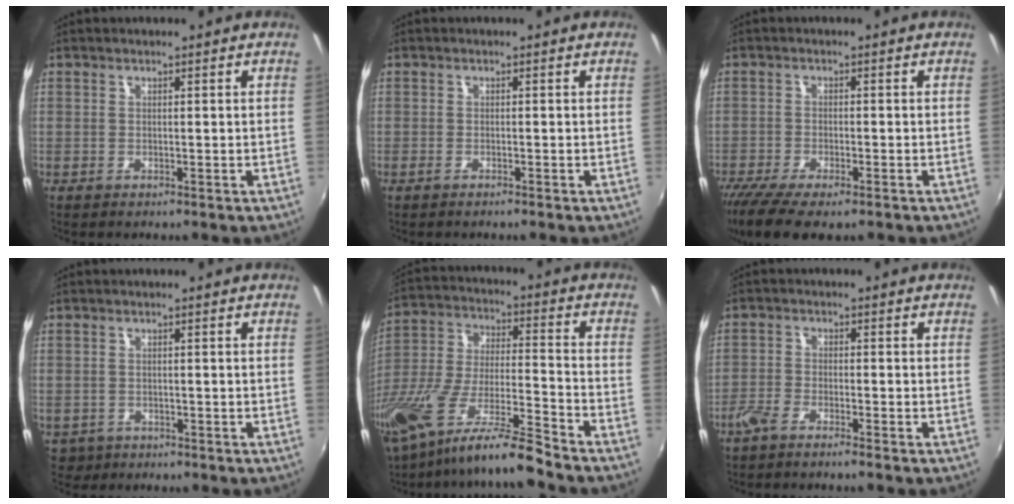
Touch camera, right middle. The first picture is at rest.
{"total": 1.2, "force": [-1.0, 0.0, 0.7], "torque": [-0.016, -0.002, -0.020]}
{"total": 9.6, "force": [-7.1, 2.5, 5.9], "torque": [-0.142, -0.042, -0.126]}
{"total": 3.7, "force": [-1.6, 3.1, 1.3], "torque": [-0.034, -0.005, -0.020]}
{"total": 17.7, "force": [-14.0, 0.7, 10.8], "torque": [-0.216, -0.026, -0.263]}
{"total": 3.6, "force": [-3.0, 0.4, 2.0], "torque": [-0.060, 0.000, -0.064]}